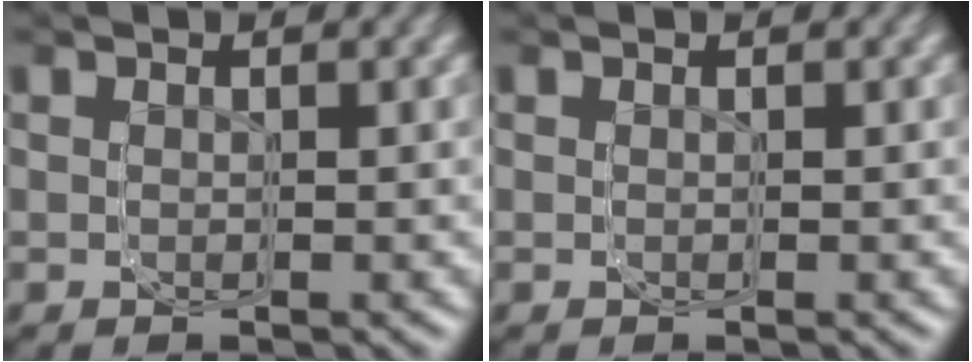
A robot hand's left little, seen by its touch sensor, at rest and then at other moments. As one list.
[{"total": 0.0}]